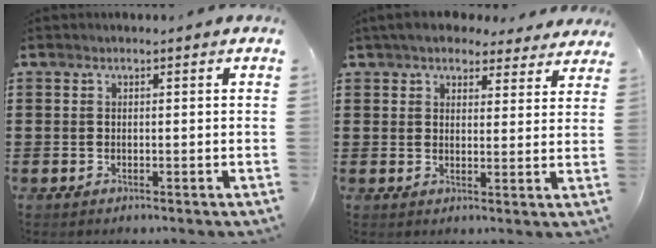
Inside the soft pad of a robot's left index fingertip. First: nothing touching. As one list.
[{"total": 5.0, "force": [4.5, 1.4, 1.6], "torque": [-0.047, -0.007, 0.085]}]